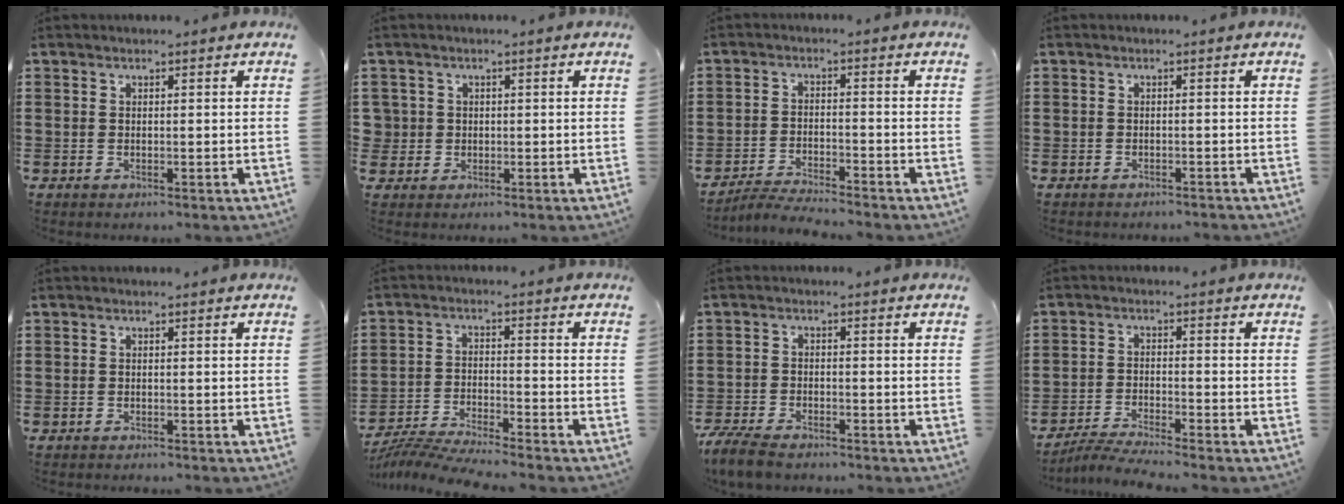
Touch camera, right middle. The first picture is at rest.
{"total": 2.2, "force": [0.1, 2.1, 0.4], "torque": [-0.026, 0.004, -0.004]}
{"total": 3.9, "force": [-3.9, -0.1, 0.8], "torque": [-0.024, -0.004, -0.081]}
{"total": 1.0, "force": [-1.0, 0.2, -0.1], "torque": [-0.001, 0.001, -0.022]}
{"total": 0.7, "force": [-0.7, -0.1, 0.0], "torque": [-0.003, -0.002, -0.014]}
{"total": 5.8, "force": [-5.6, -0.2, 1.4], "torque": [-0.042, -0.013, -0.115]}
{"total": 4.1, "force": [-3.7, 0.7, 1.5], "torque": [-0.047, -0.007, -0.078]}
{"total": 4.0, "force": [-3.9, -0.2, 1.2], "torque": [-0.028, -0.008, -0.078]}